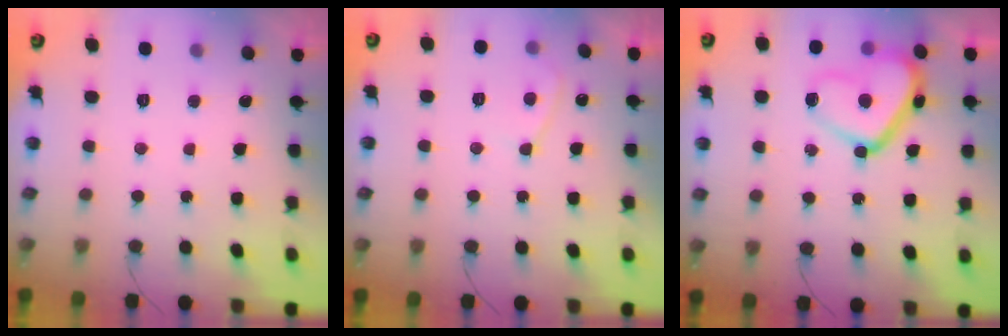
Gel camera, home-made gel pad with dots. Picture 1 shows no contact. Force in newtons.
{"total": 4.6, "press": 4.6, "slide": 0.5}
{"total": 15.6, "press": 15.5, "slide": 1.5}